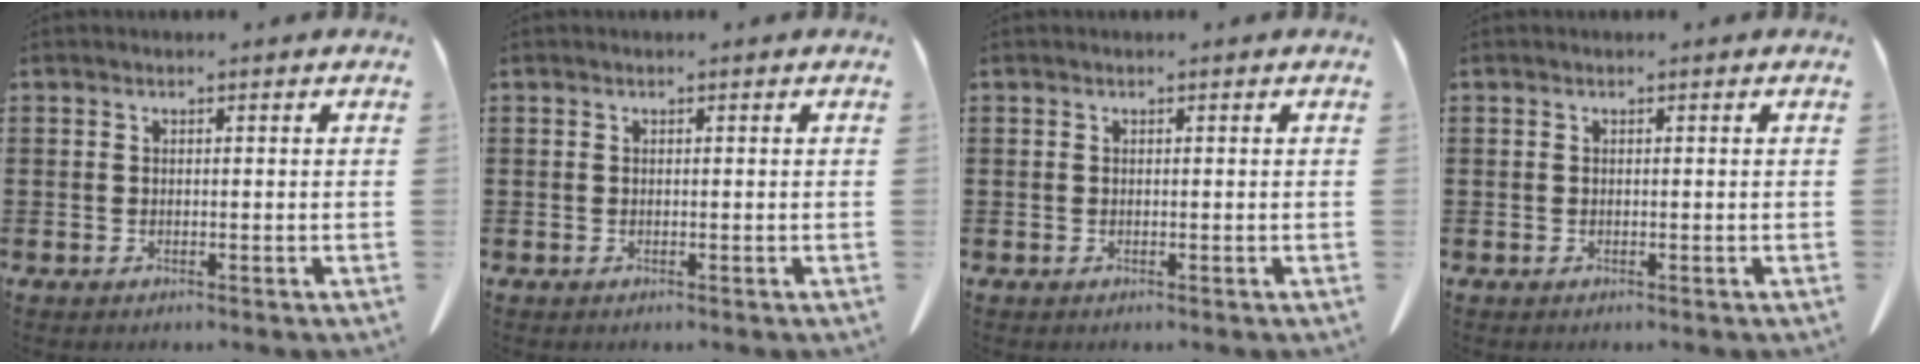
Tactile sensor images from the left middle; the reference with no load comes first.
{"total": 0.0}
{"total": 0.0}
{"total": 0.0}